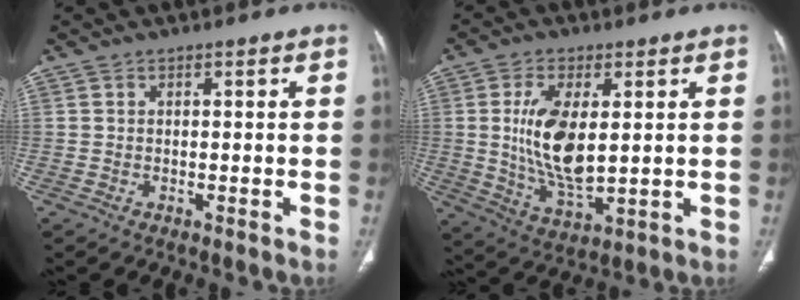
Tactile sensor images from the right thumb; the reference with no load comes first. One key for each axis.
{"total": 12.8, "fx": 1.6, "fy": 6.0, "fz": 11.1, "tx": -0.211, "ty": -0.021, "tz": 0.040}